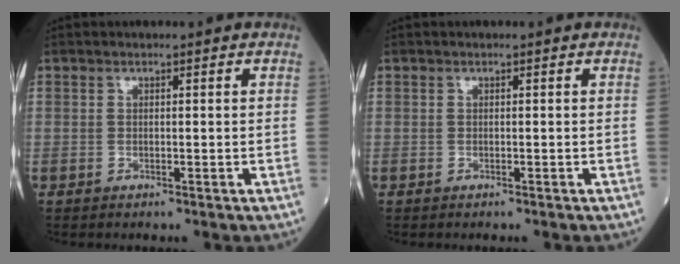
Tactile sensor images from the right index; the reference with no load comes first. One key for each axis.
{"total": 0.0}